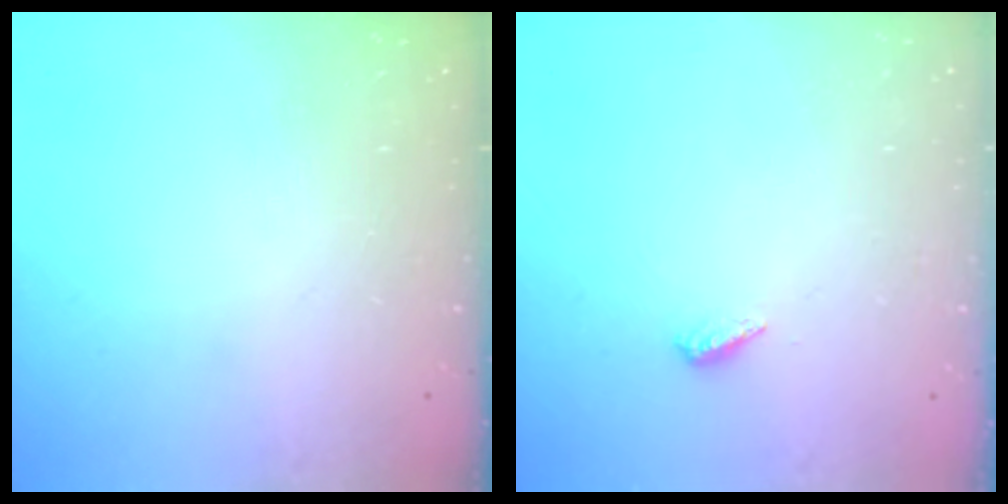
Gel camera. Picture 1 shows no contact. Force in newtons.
{"total": 4.8, "press": 4.8, "slide": 0.4}